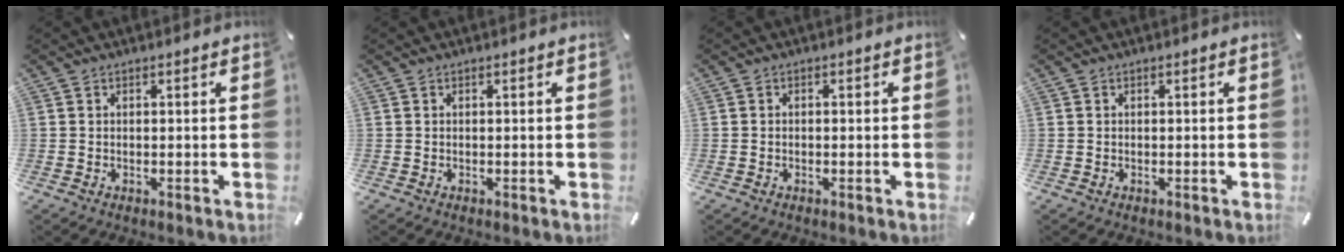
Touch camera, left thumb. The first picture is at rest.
{"total": 0.0}
{"total": 0.7, "force": [-0.4, 0.5, 0.4], "torque": [-0.007, 0.001, -0.008]}
{"total": 0.0}